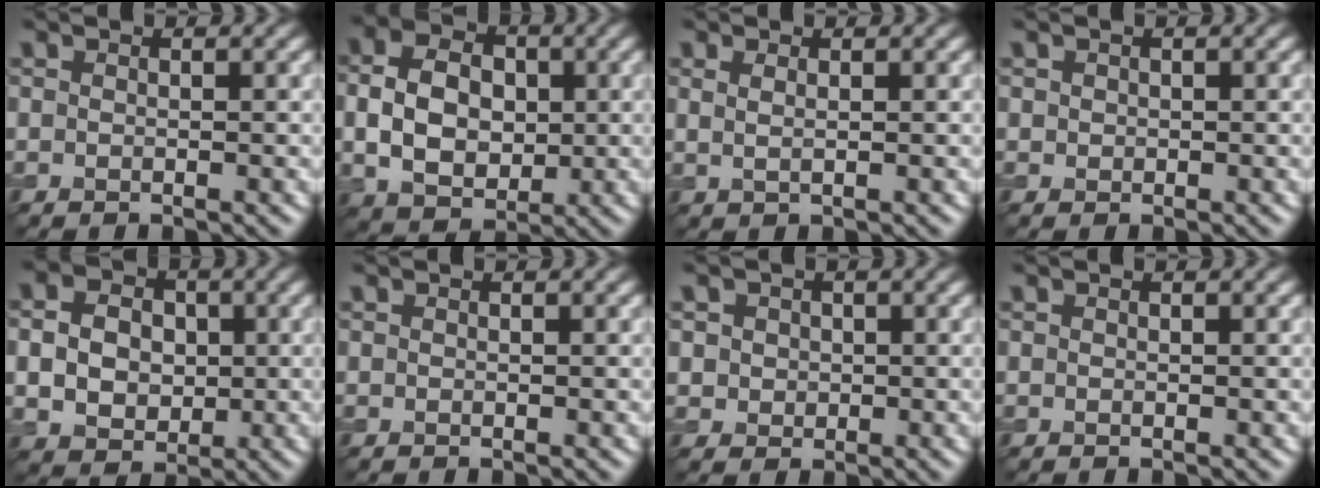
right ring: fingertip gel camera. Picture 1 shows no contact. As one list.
[{"total": 6.9, "force": [0.1, 5.1, 4.6], "torque": [-0.094, 0.003, -0.002]}, {"total": 1.3, "force": [0.6, 0.6, 1.0], "torque": [-0.016, -0.006, 0.014]}, {"total": 0.6, "force": [0.2, 0.6, 0.1], "torque": [0.003, -0.002, 0.004]}, {"total": 5.3, "force": [0.0, 4.2, 3.1], "torque": [-0.062, 0.004, -0.006]}, {"total": 0.0}, {"total": 2.6, "force": [0.8, 2.3, 1.0], "torque": [-0.012, 0.010, 0.014]}, {"total": 0.0}]